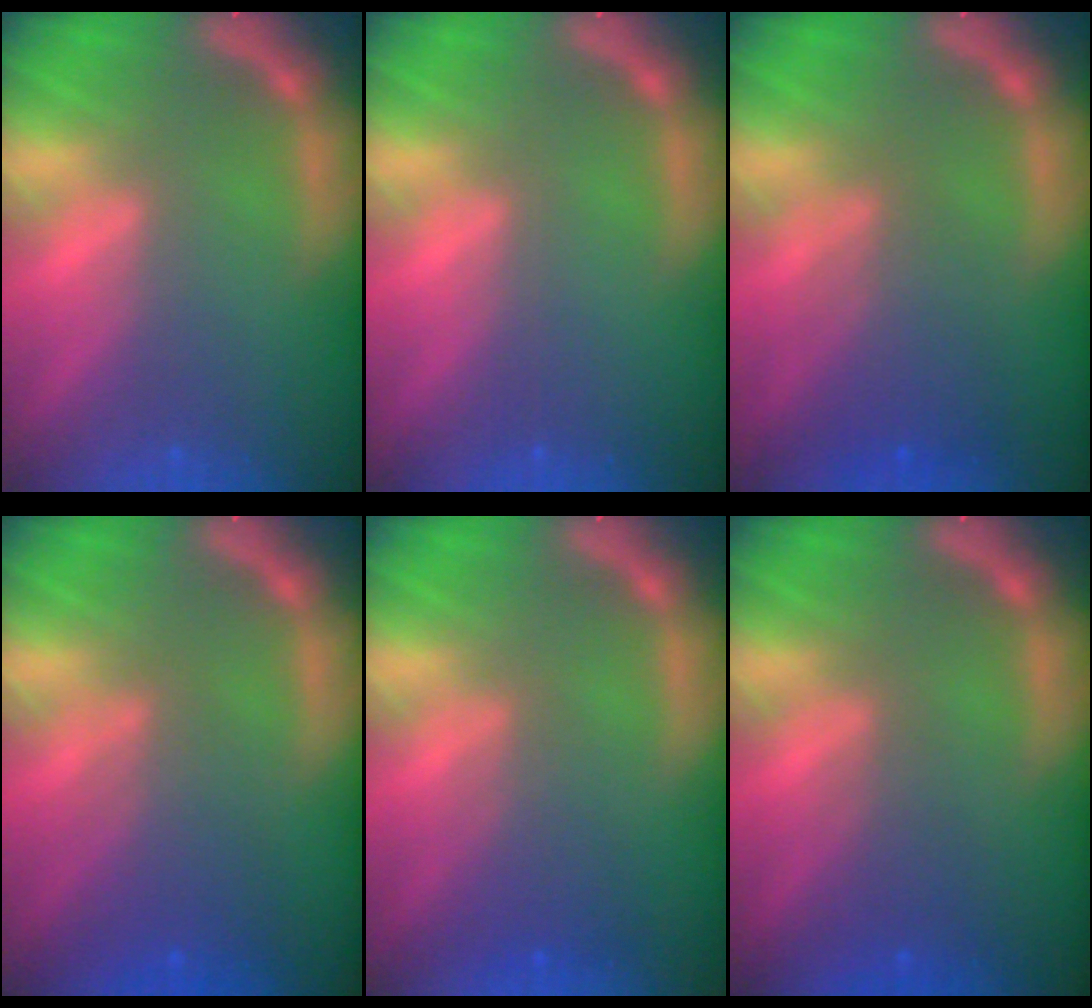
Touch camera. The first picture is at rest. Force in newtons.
{"total": 0.0}
{"total": 4.0}
{"total": 4.1}
{"total": 2.9}
{"total": 2.4}